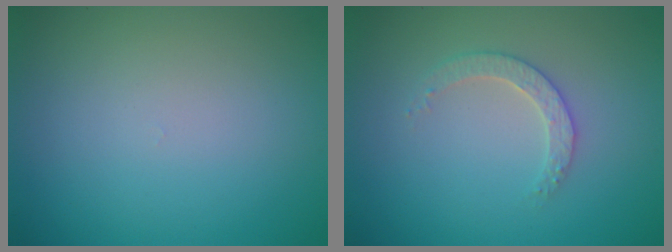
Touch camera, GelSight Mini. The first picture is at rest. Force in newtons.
{"total": 2.2, "press": 2.2, "slide": 0.6}